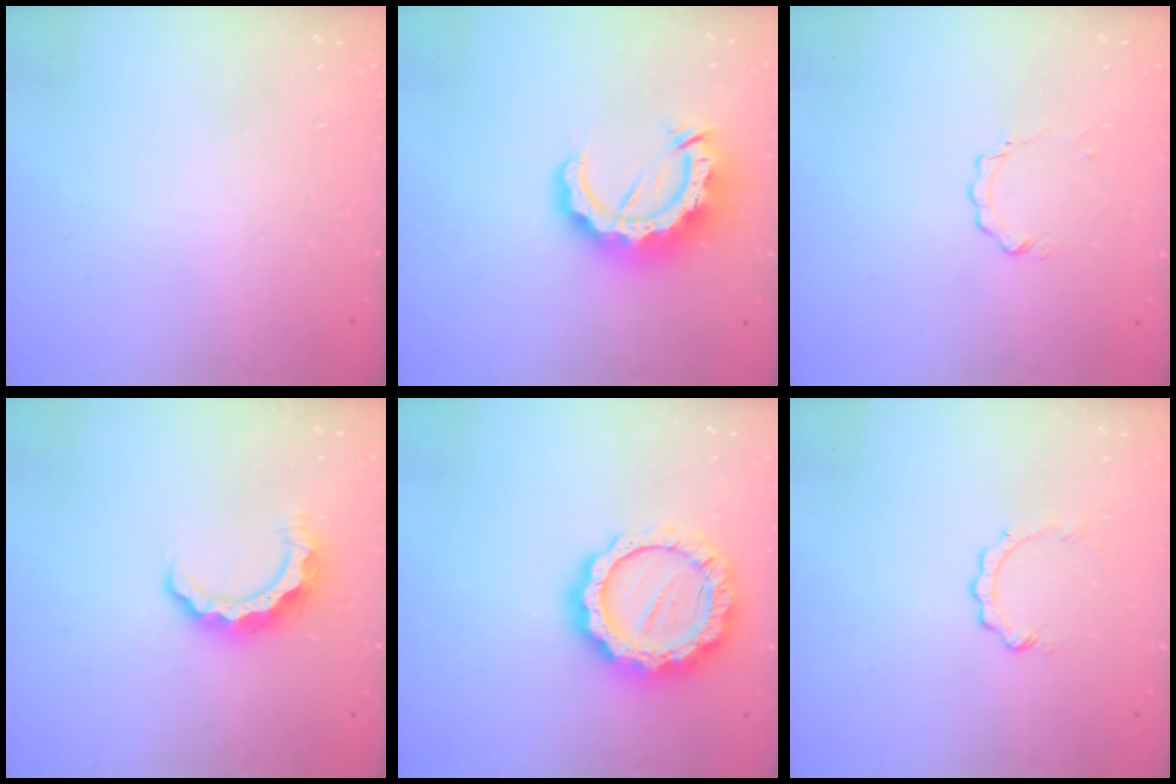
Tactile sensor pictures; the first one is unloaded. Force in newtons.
{"total": 14.2, "press": 14.1, "slide": 1.5}
{"total": 2.3, "press": 2.3, "slide": 0.3}
{"total": 8.9, "press": 8.9, "slide": 0.9}
{"total": 18.6, "press": 18.5, "slide": 1.4}
{"total": 2.8, "press": 2.8, "slide": 0.4}